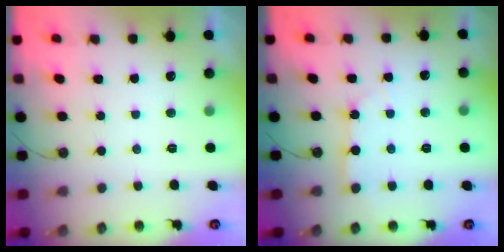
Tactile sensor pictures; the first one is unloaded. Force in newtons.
{"total": 3.2, "press": 3.2, "slide": 0.5}